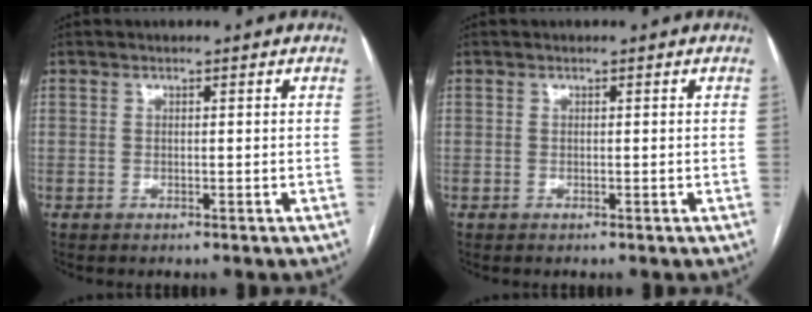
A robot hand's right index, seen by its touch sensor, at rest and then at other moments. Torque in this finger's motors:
{"motor_torque": [-0.01, -0.01, 0.00, 0.00]}